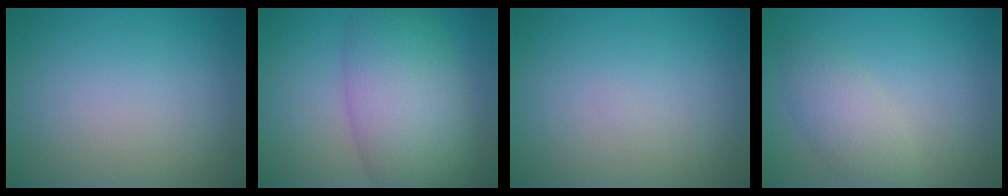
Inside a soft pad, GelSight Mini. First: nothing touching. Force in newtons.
{"total": 8.6, "press": 8.6, "slide": 0.2}
{"total": 0.0}
{"total": 2.9, "press": 2.9, "slide": 0.1}